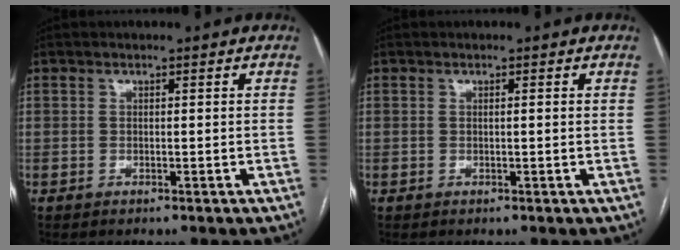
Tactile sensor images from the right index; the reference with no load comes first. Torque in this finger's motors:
{"motor_torque": [-0.07, 0.08, 0.04, 0.00]}